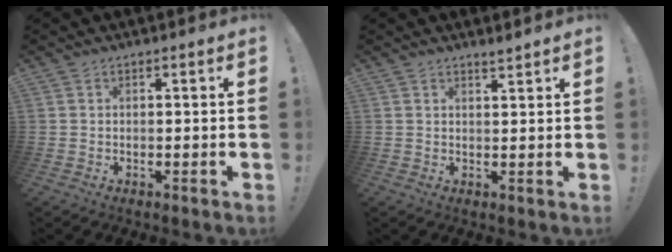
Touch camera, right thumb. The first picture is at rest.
{"total": 2.1, "force": [1.9, 0.3, 1.0], "torque": [-0.007, -0.012, 0.031]}